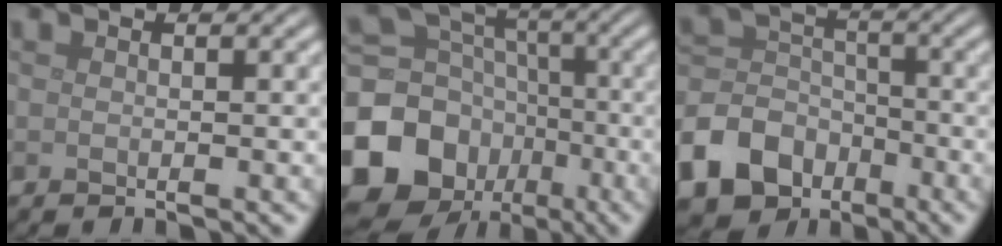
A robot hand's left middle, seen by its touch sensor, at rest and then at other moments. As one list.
[{"total": 15.2, "force": [-6.1, 12.8, 5.4], "torque": [-0.147, -0.019, -0.120]}, {"total": 11.0, "force": [-6.1, 8.5, 3.5], "torque": [-0.084, -0.025, -0.125]}]